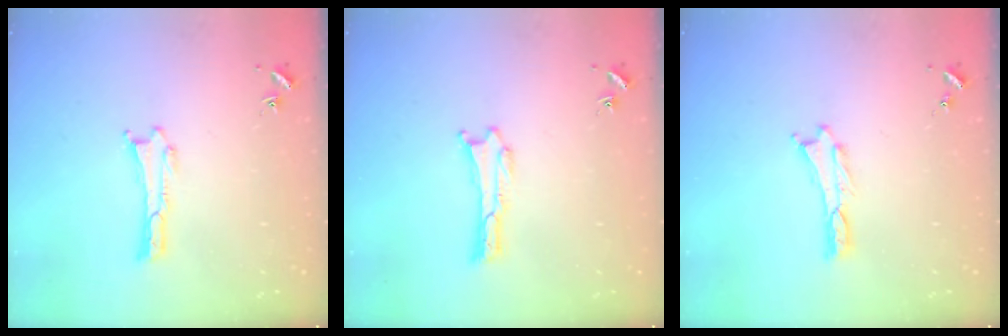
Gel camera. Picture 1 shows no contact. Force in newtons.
{"total": 0.0}
{"total": 0.0}